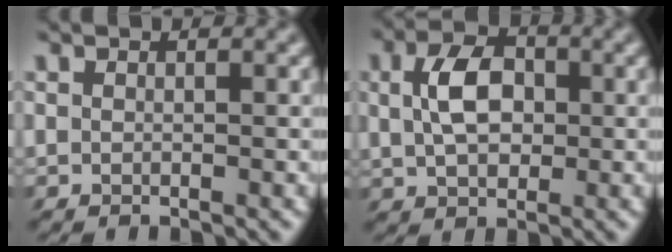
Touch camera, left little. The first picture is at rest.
{"total": 4.8, "force": [0.1, 3.0, 3.8], "torque": [-0.071, 0.009, -0.006]}